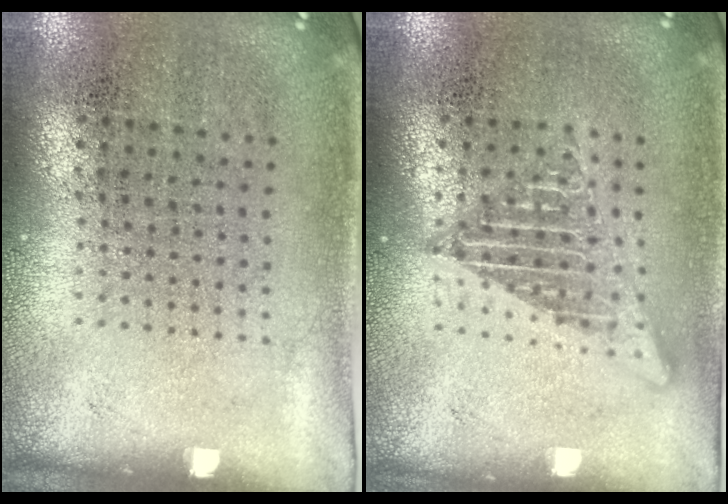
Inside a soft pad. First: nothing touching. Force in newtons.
{"total": 1.7, "press": 1.7, "slide": 0.2}